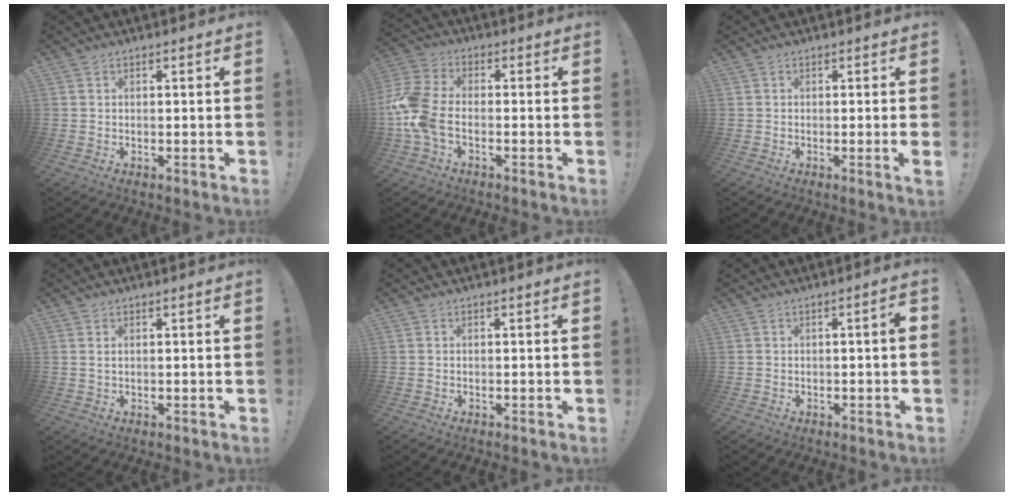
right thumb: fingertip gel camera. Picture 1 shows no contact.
{"total": 12.4, "force": [-2.7, 7.5, 9.5], "torque": [-0.212, 0.013, -0.044]}
{"total": 1.7, "force": [-0.3, -0.4, 1.7], "torque": [-0.033, -0.003, -0.004]}
{"total": 1.0, "force": [0.5, 0.5, 0.8], "torque": [-0.017, 0.002, 0.009]}
{"total": 0.0}
{"total": 2.4, "force": [-0.4, 0.0, 2.3], "torque": [-0.047, 0.005, -0.006]}